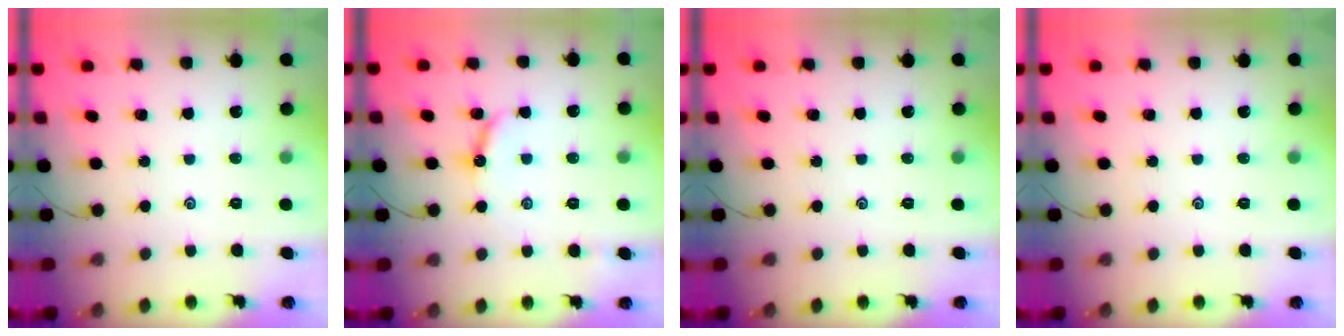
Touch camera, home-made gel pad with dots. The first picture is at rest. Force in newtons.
{"total": 7.2, "press": 7.2, "slide": 0.2}
{"total": 0.0}
{"total": 0.0}